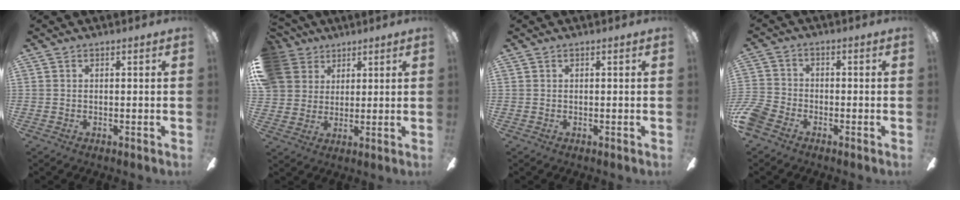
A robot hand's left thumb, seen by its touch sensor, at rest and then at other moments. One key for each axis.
{"total": 9.5, "fx": 5.3, "fy": 7.7, "fz": 1.6, "tx": -0.050, "ty": -0.020, "tz": 0.110}
{"total": 0.0}
{"total": 6.2, "fx": -3.9, "fy": 4.0, "fz": 2.7, "tx": -0.070, "ty": 0.017, "tz": -0.078}